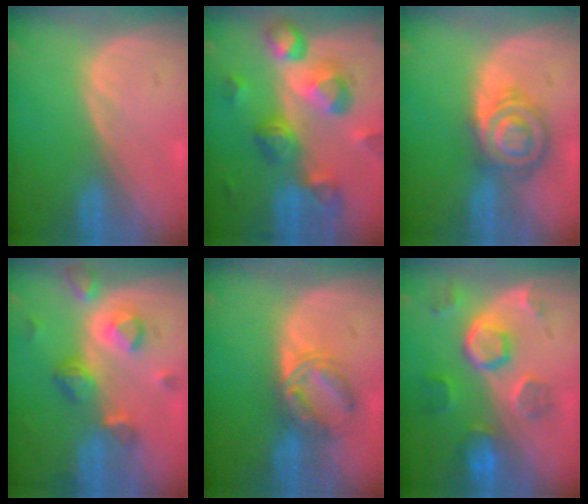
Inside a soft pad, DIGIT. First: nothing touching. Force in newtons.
{"total": 10.6, "press": 9.4, "slide": 4.7}
{"total": 6.7, "press": 6.7, "slide": 0.1}
{"total": 7.8, "press": 7.0, "slide": 3.5}
{"total": 5.6, "press": 5.6, "slide": 0.8}
{"total": 8.6, "press": 7.7, "slide": 4.0}